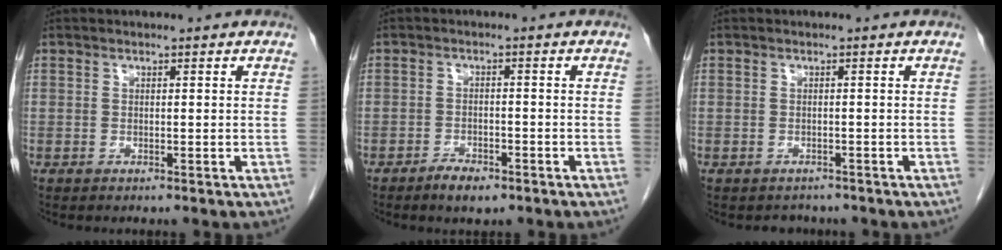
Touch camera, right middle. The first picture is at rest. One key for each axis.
{"total": 3.2, "fx": -2.3, "fy": 1.2, "fz": 1.8, "tx": -0.035, "ty": 0.000, "tz": -0.035}
{"total": 1.9, "fx": -1.7, "fy": 1.0, "fz": -0.2, "tx": -0.005, "ty": -0.001, "tz": -0.025}